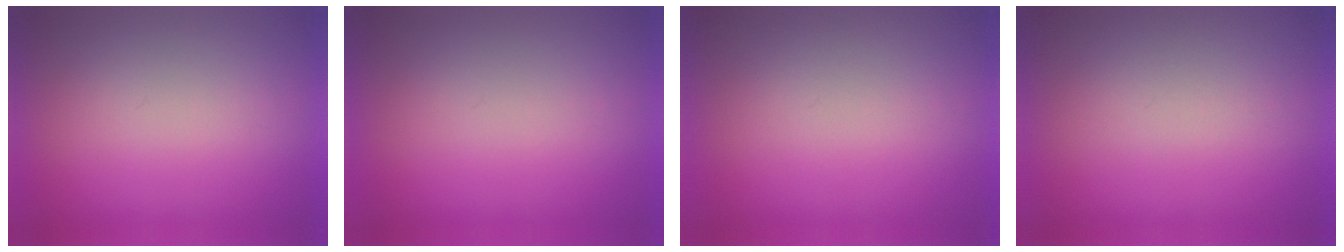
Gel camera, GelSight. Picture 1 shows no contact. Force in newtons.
{"total": 0.0}
{"total": 1.2}
{"total": 1.7}